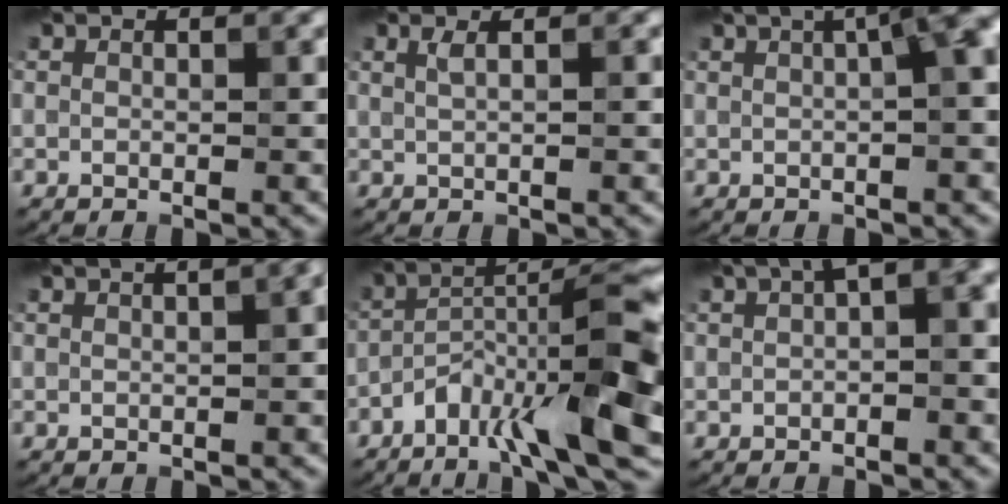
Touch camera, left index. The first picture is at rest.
{"total": 1.5, "force": [0.5, 0.5, 1.3], "torque": [-0.020, -0.002, 0.004]}
{"total": 7.1, "force": [1.6, 2.3, 6.5], "torque": [-0.046, 0.033, 0.015]}
{"total": 7.8, "force": [3.4, 3.7, 6.0], "torque": [-0.024, 0.054, 0.020]}
{"total": 12.0, "force": [-6.2, 2.7, 9.9], "torque": [-0.147, 0.010, -0.101]}
{"total": 4.4, "force": [1.5, 1.3, 3.9], "torque": [-0.044, 0.017, 0.014]}